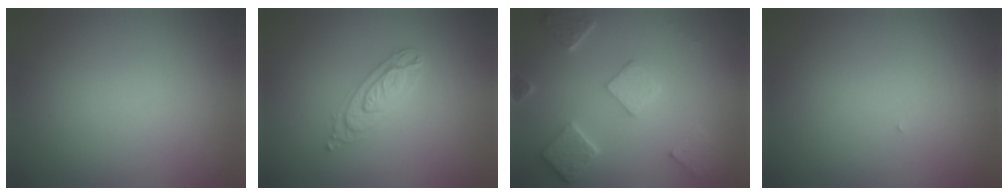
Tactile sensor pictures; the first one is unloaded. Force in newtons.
{"total": 2.6, "press": 2.5, "slide": 0.5}
{"total": 5.0, "press": 4.0, "slide": 3.1}
{"total": 0.0}